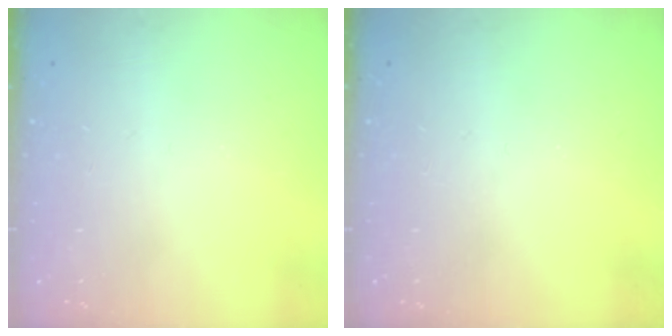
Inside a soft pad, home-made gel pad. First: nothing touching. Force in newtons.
{"total": 0.0}